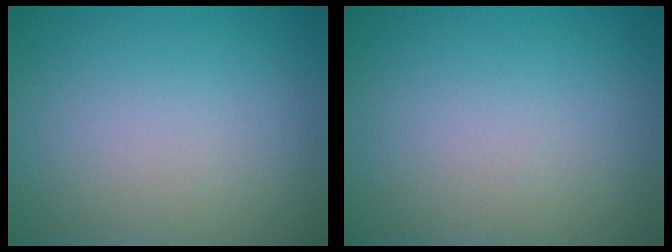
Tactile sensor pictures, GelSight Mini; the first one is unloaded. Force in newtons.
{"total": 0.0}